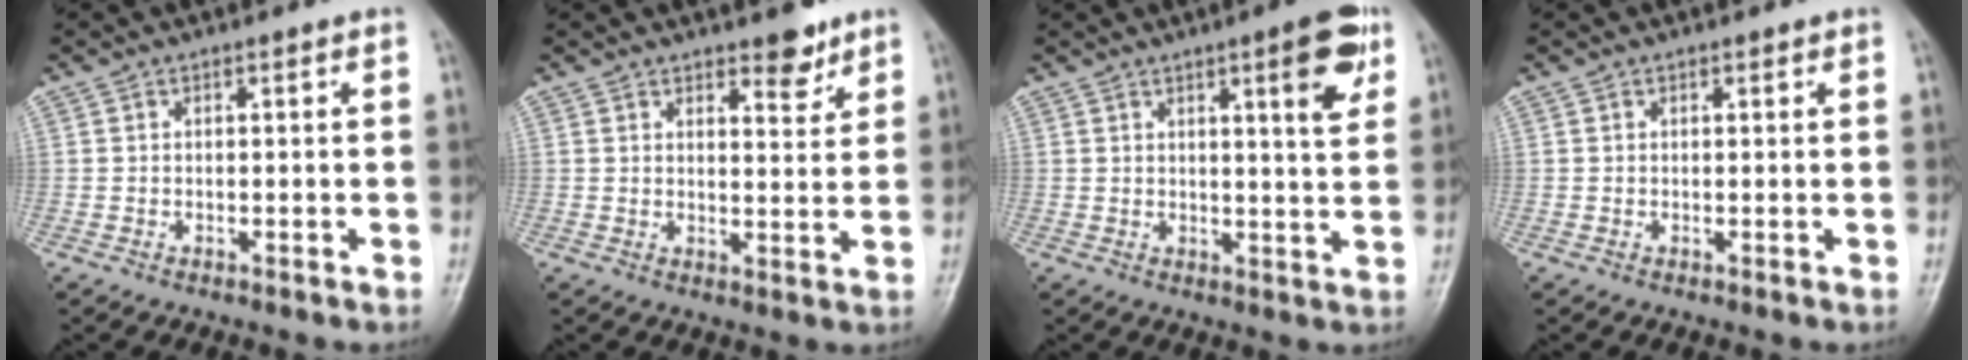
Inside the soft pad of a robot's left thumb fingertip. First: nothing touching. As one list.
[{"total": 5.2, "force": [3.7, 2.2, 2.9], "torque": [-0.018, -0.025, 0.051]}, {"total": 8.3, "force": [4.0, 1.7, 7.0], "torque": [-0.083, -0.018, 0.050]}, {"total": 0.7, "force": [0.5, 0.4, 0.3], "torque": [-0.001, -0.002, 0.004]}]